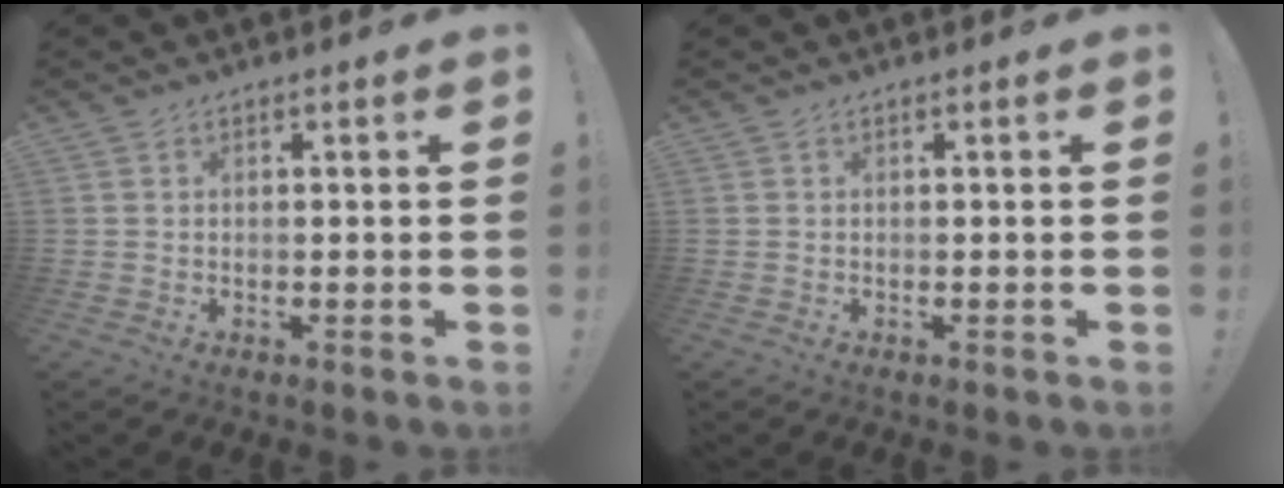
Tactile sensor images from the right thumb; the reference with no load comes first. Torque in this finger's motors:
{"motor_torque": [0.00, 0.00, 0.00, 0.00, 0.00]}